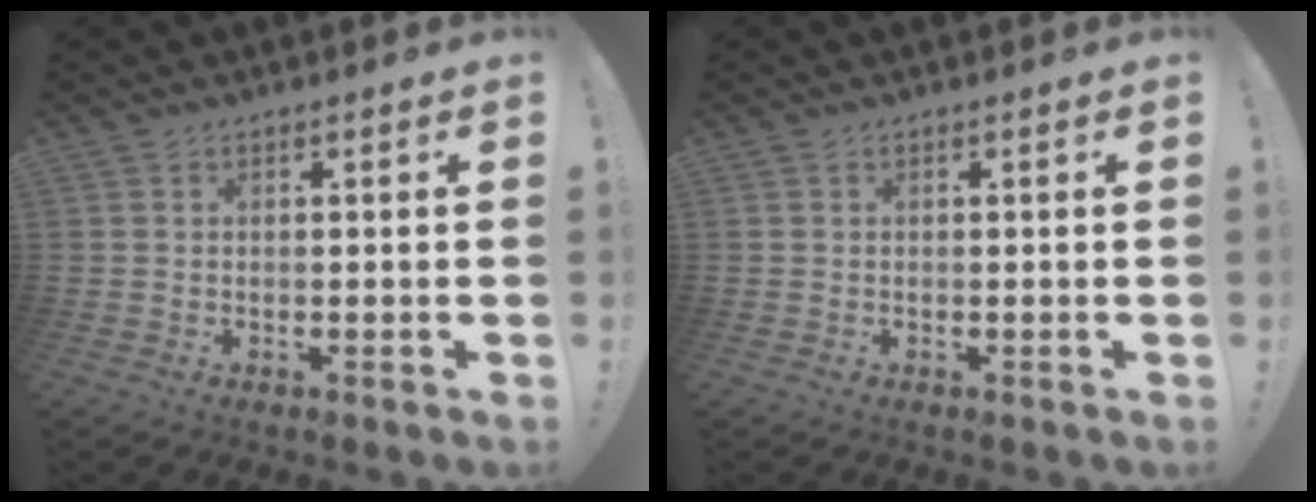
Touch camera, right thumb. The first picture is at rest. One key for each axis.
{"total": 0.0}